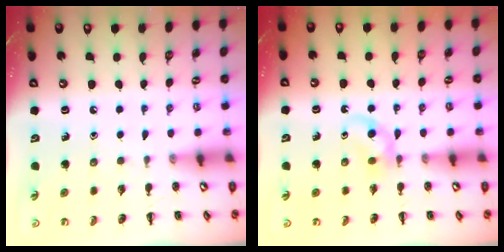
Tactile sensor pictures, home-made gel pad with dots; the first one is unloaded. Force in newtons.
{"total": 3.4, "press": 3.2, "slide": 1.4}